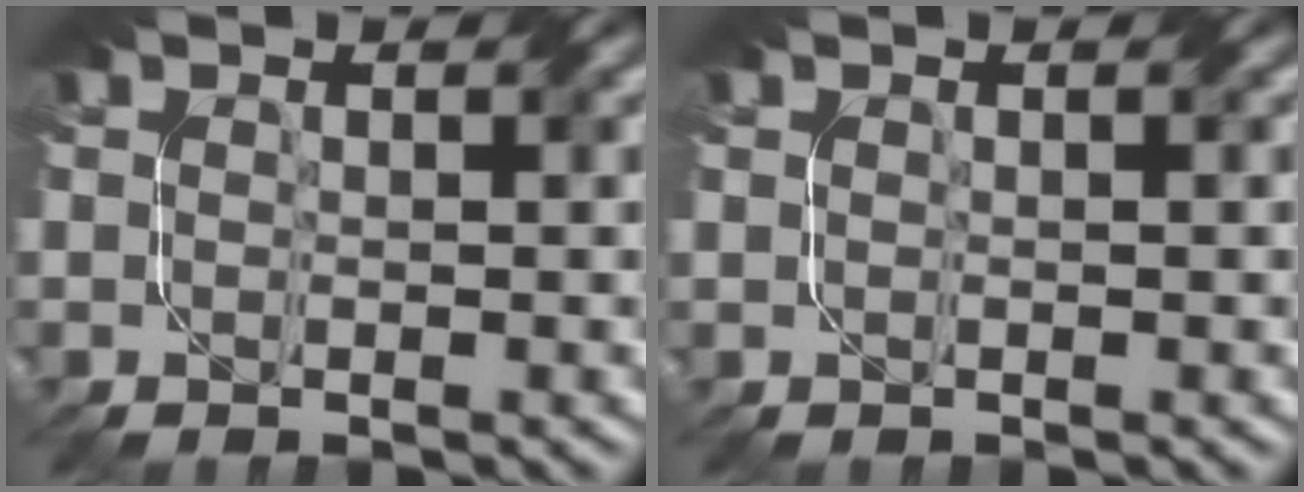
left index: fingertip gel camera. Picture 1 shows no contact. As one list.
[{"total": 0.0}]